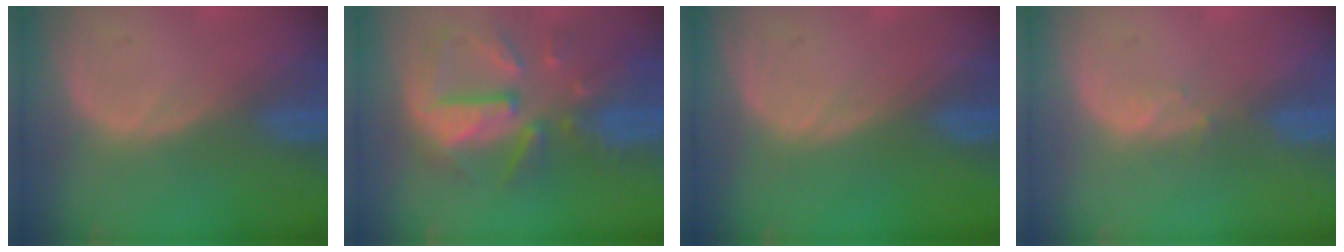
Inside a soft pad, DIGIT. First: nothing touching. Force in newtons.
{"total": 10.2, "press": 9.3, "slide": 4.2}
{"total": 0.0}
{"total": 1.1, "press": 1.0, "slide": 0.4}